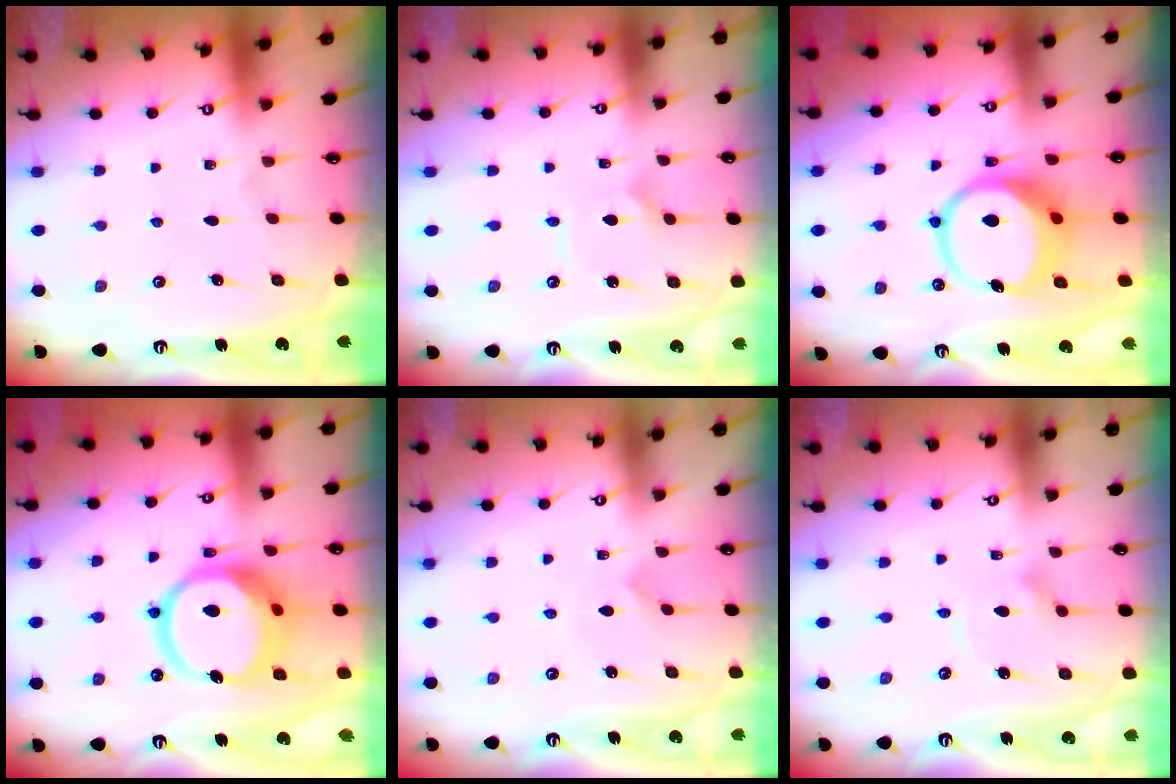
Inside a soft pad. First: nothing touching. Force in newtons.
{"total": 2.6, "press": 2.5, "slide": 0.3}
{"total": 10.6, "press": 10.5, "slide": 1.3}
{"total": 17.7, "press": 17.6, "slide": 2.1}
{"total": 2.8, "press": 2.8, "slide": 0.2}
{"total": 3.4, "press": 3.4, "slide": 0.3}